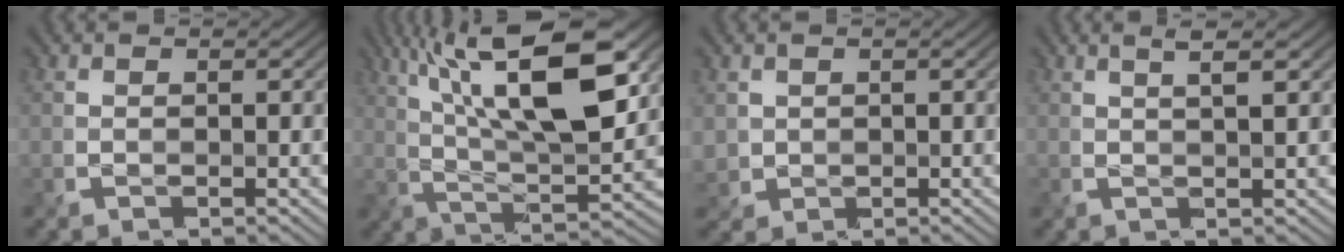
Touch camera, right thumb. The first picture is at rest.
{"total": 15.7, "force": [6.6, 4.7, 13.5], "torque": [-0.241, 0.008, 0.111]}
{"total": 2.2, "force": [0.8, 2.0, 0.5], "torque": [-0.022, -0.001, 0.016]}
{"total": 2.6, "force": [1.1, 0.0, 2.3], "torque": [-0.031, 0.001, 0.021]}